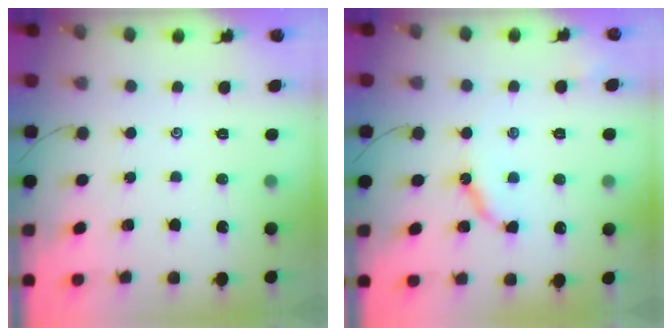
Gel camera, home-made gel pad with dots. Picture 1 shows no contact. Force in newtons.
{"total": 6.7, "press": 6.7, "slide": 0.5}